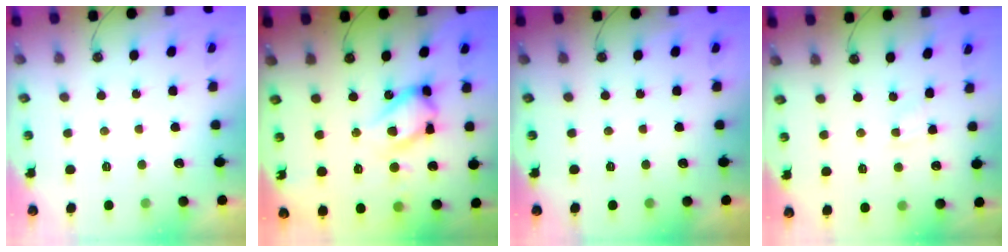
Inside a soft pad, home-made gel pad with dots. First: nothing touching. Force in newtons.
{"total": 14.6, "press": 14.5, "slide": 1.6}
{"total": 0.0}
{"total": 4.2, "press": 4.1, "slide": 0.6}